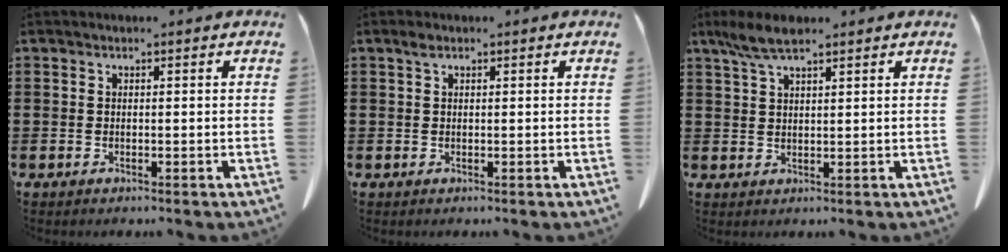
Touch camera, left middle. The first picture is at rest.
{"total": 1.0, "force": [0.6, 0.5, 0.7], "torque": [-0.017, 0.002, 0.011]}
{"total": 5.1, "force": [3.4, 1.1, 3.6], "torque": [-0.078, -0.002, 0.063]}